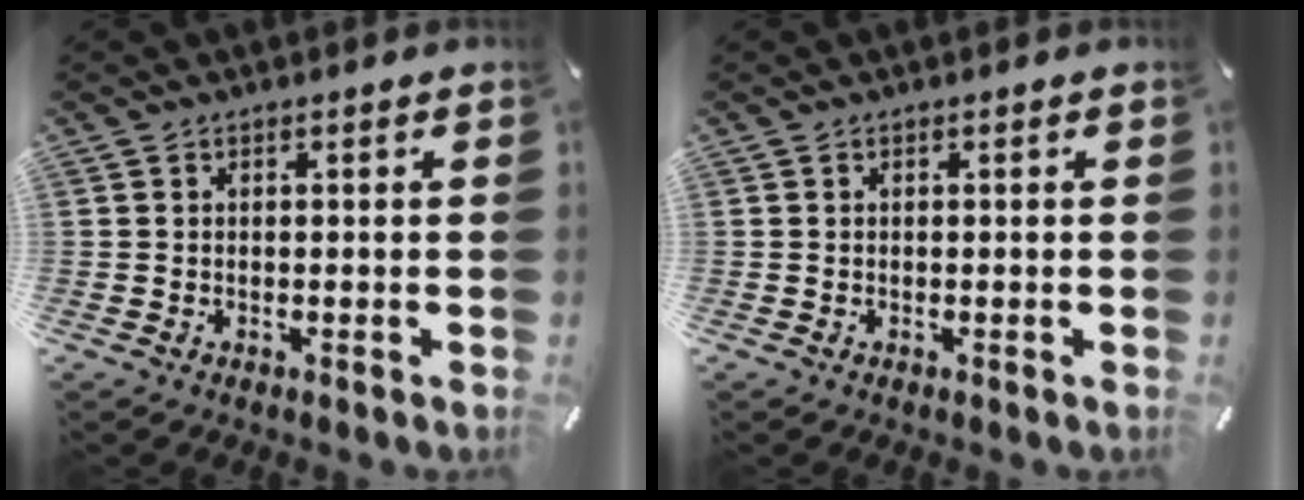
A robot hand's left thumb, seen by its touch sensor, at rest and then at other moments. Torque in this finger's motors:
{"motor_torque": [-0.12, -0.03, -0.04, 0.00, -0.01]}